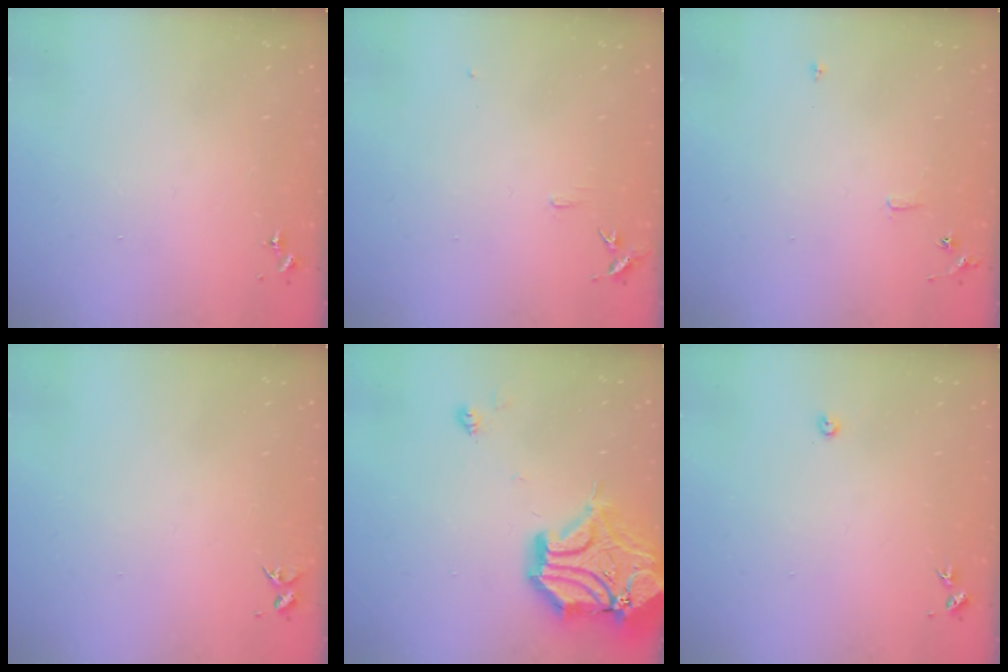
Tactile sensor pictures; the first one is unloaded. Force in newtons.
{"total": 5.8, "press": 5.8, "slide": 0.6}
{"total": 5.6, "press": 5.6, "slide": 0.6}
{"total": 3.3, "press": 3.3, "slide": 0.4}
{"total": 20.7, "press": 20.5, "slide": 3.1}
{"total": 2.2, "press": 2.2, "slide": 0.3}